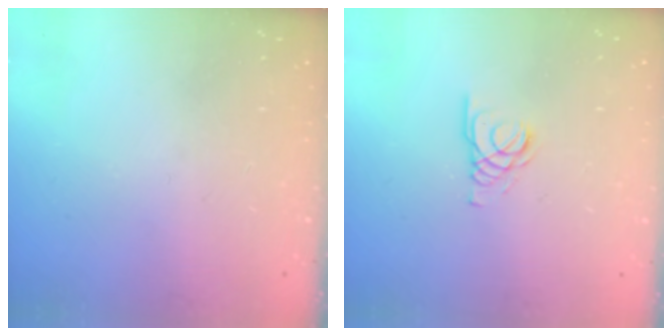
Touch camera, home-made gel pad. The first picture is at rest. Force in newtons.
{"total": 2.1, "press": 2.1, "slide": 0.2}